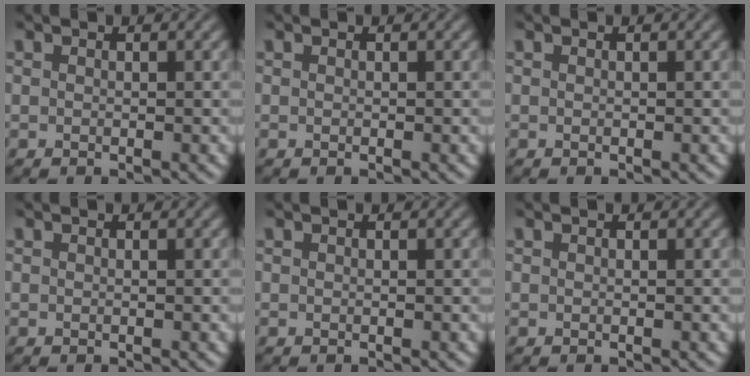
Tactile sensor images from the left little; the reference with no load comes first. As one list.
[{"total": 0.0}, {"total": 0.0}, {"total": 0.0}, {"total": 0.0}, {"total": 0.0}]